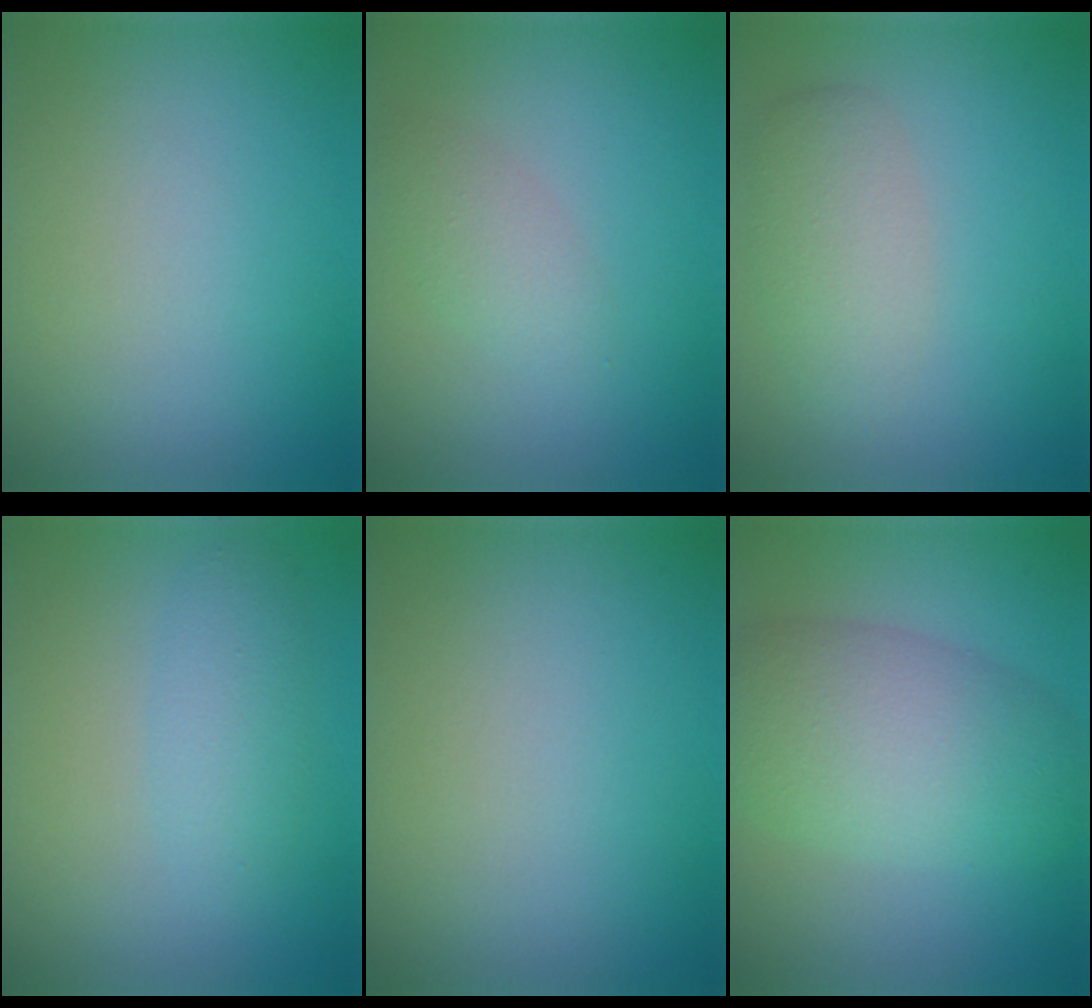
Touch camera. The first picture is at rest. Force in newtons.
{"total": 2.0, "press": 2.0, "slide": 0.1}
{"total": 3.1, "press": 3.1, "slide": 0.1}
{"total": 2.4, "press": 2.4, "slide": 0.3}
{"total": 0.0}
{"total": 7.9, "press": 7.9, "slide": 0.2}